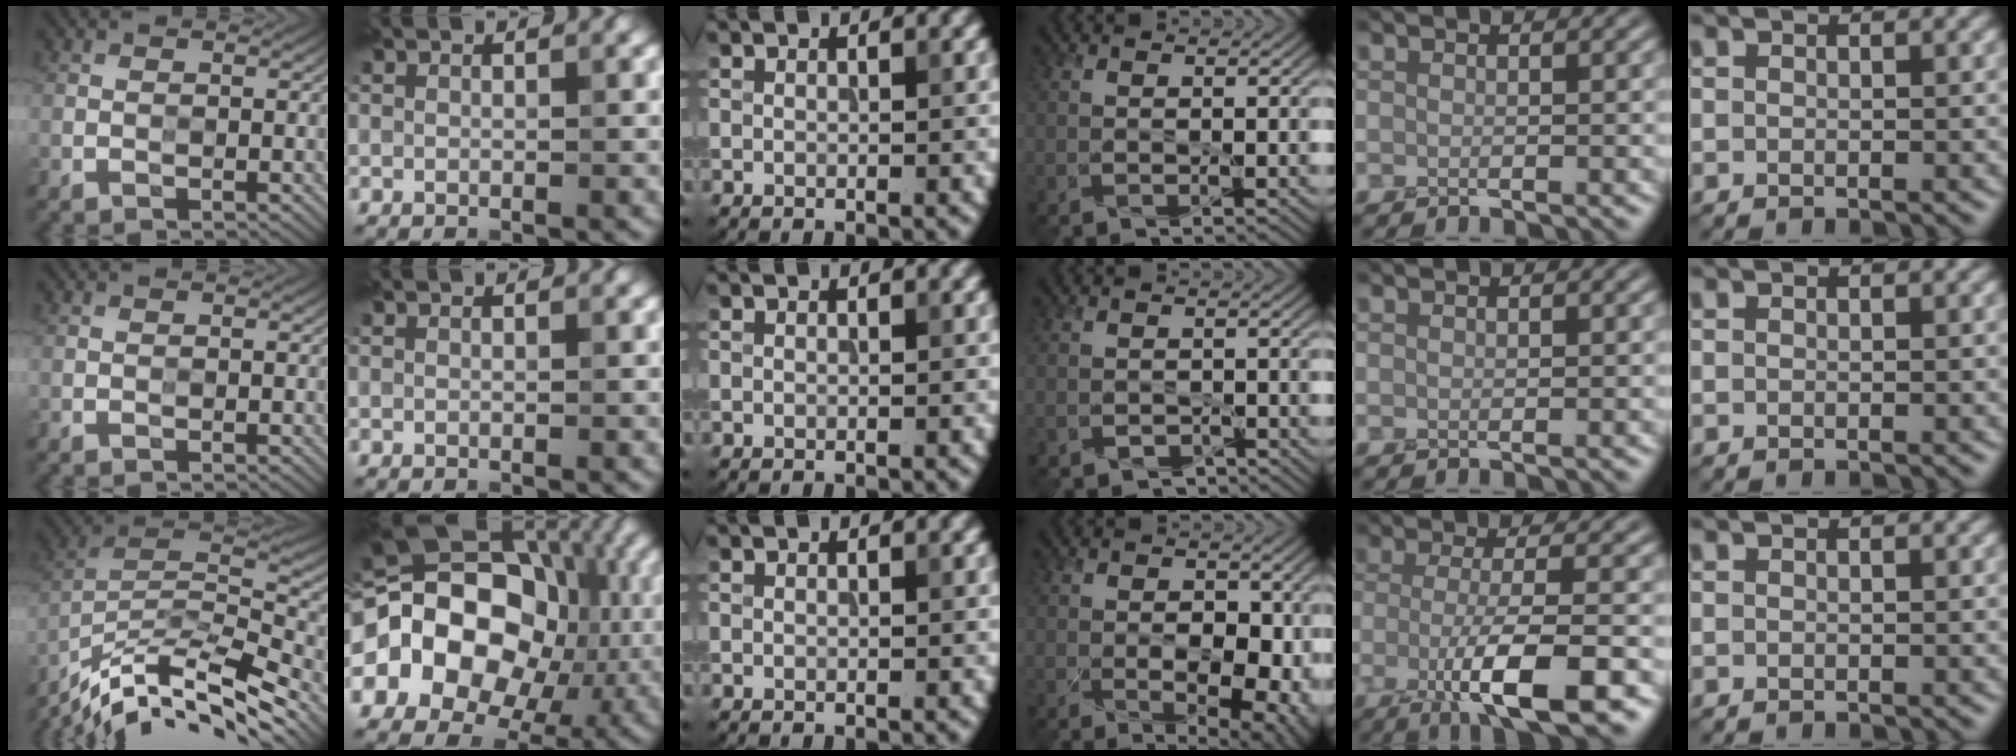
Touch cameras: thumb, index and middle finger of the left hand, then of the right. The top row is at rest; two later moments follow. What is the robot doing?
{"motion": "peel", "object": "sticker"}